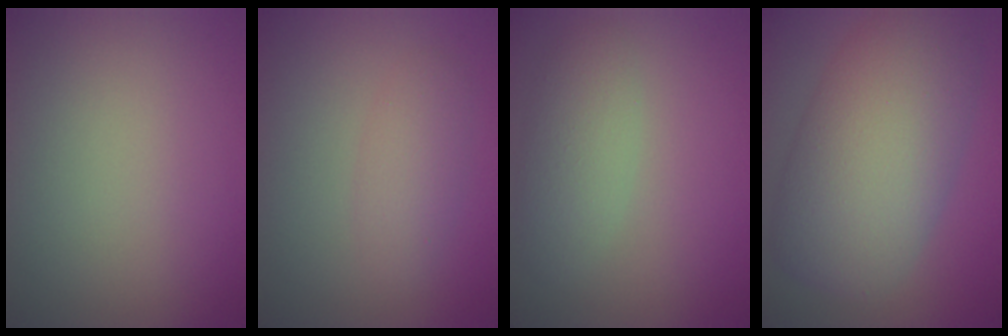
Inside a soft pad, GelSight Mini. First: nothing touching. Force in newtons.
{"total": 2.2, "press": 2.2, "slide": 0.1}
{"total": 3.0, "press": 3.0, "slide": 0.1}
{"total": 10.6, "press": 10.6, "slide": 0.4}